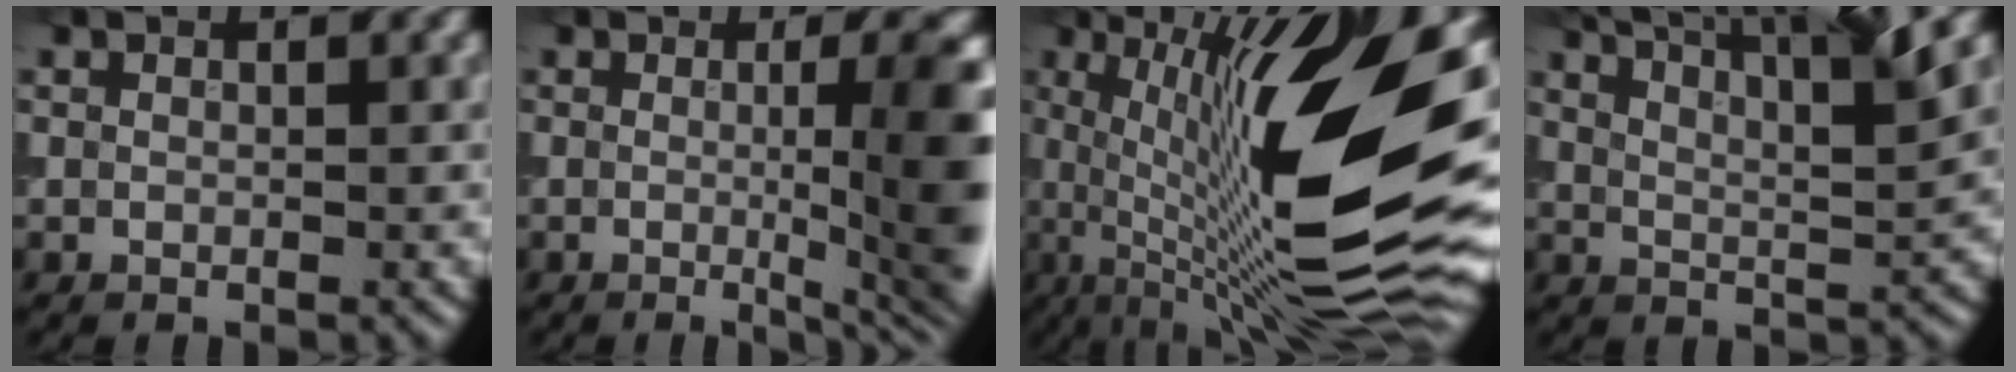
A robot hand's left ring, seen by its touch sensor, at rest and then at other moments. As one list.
[{"total": 9.4, "force": [-0.4, 2.5, 9.1], "torque": [-0.091, -0.006, -0.005]}, {"total": 18.8, "force": [1.2, 5.8, 17.9], "torque": [-0.272, 0.019, 0.016]}, {"total": 10.7, "force": [7.5, 2.4, 7.2], "torque": [-0.093, 0.032, 0.074]}]